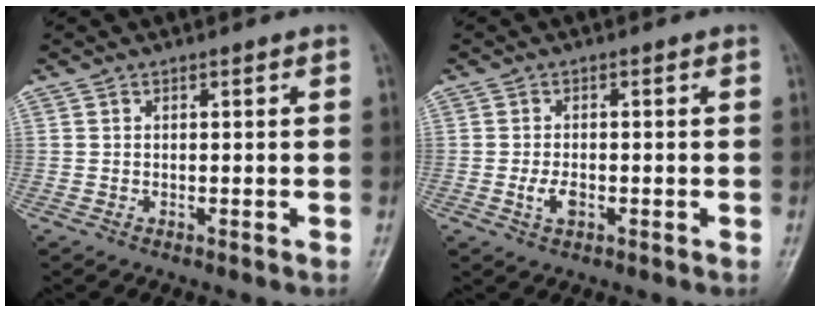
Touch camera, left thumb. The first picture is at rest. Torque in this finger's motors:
{"motor_torque": [0.05, 0.17, 0.34, 0.05, 0.05]}